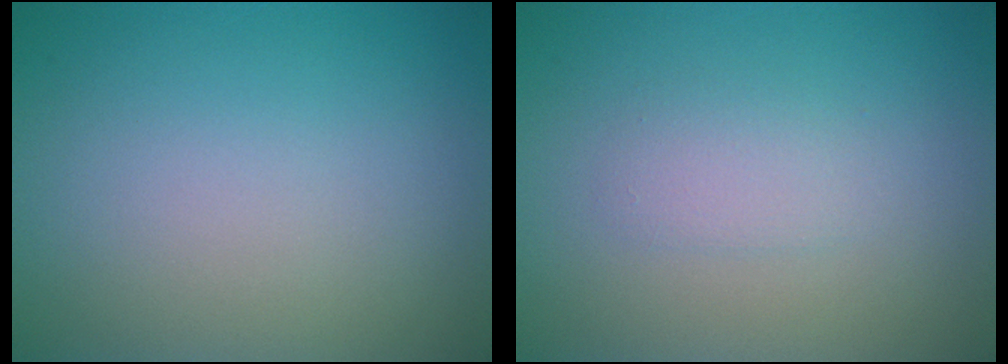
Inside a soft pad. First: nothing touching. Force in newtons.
{"total": 1.5, "press": 1.5, "slide": 0.1}